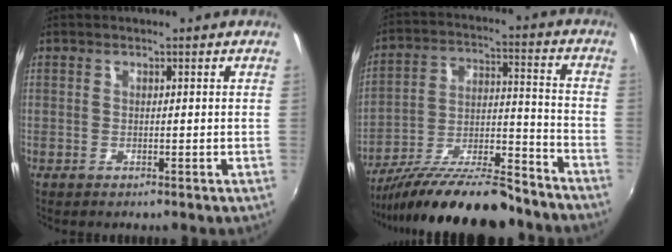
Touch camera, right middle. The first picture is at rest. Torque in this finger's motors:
{"motor_torque": [1.04, -1.10, 0.64, 0.18]}